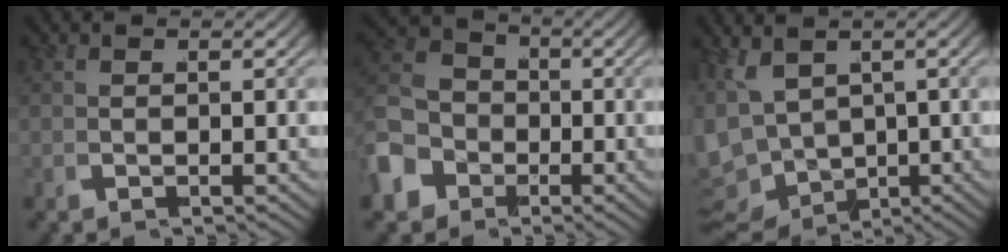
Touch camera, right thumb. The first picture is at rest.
{"total": 8.8, "force": [-2.4, 7.6, 3.7], "torque": [-0.089, -0.024, -0.047]}
{"total": 8.5, "force": [-1.3, 7.1, 4.5], "torque": [-0.118, -0.038, -0.010]}